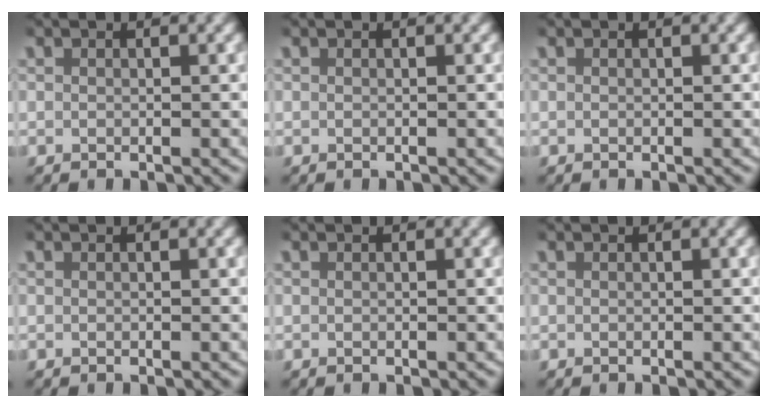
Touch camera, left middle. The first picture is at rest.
{"total": 0.0}
{"total": 0.0}
{"total": 0.0}
{"total": 0.0}
{"total": 0.0}